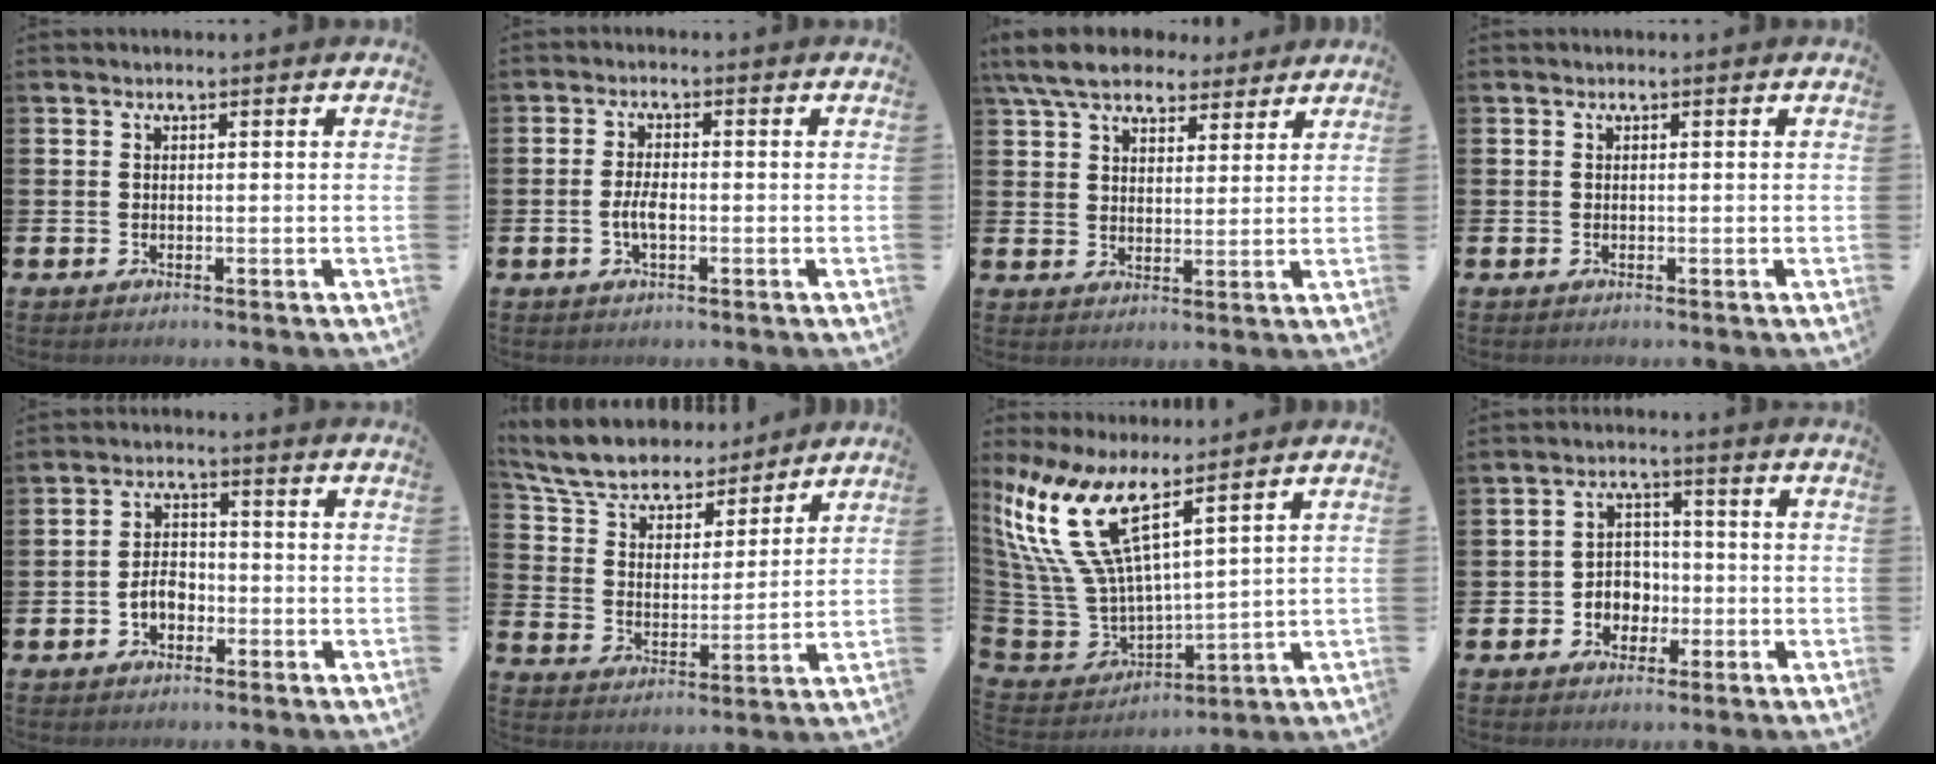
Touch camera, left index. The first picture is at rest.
{"total": 2.6, "force": [-1.0, 0.9, 2.2], "torque": [-0.037, 0.001, -0.020]}
{"total": 8.0, "force": [7.1, 3.0, 2.4], "torque": [-0.060, -0.024, 0.129]}
{"total": 0.0}
{"total": 3.1, "force": [-1.8, 2.0, 1.5], "torque": [-0.027, 0.006, -0.037]}
{"total": 7.5, "force": [7.0, 2.4, 1.5], "torque": [-0.072, -0.050, 0.125]}
{"total": 11.6, "force": [8.5, 3.9, 6.9], "torque": [-0.188, -0.062, 0.148]}
{"total": 3.6, "force": [-1.5, 3.2, 0.7], "torque": [-0.023, 0.003, -0.035]}